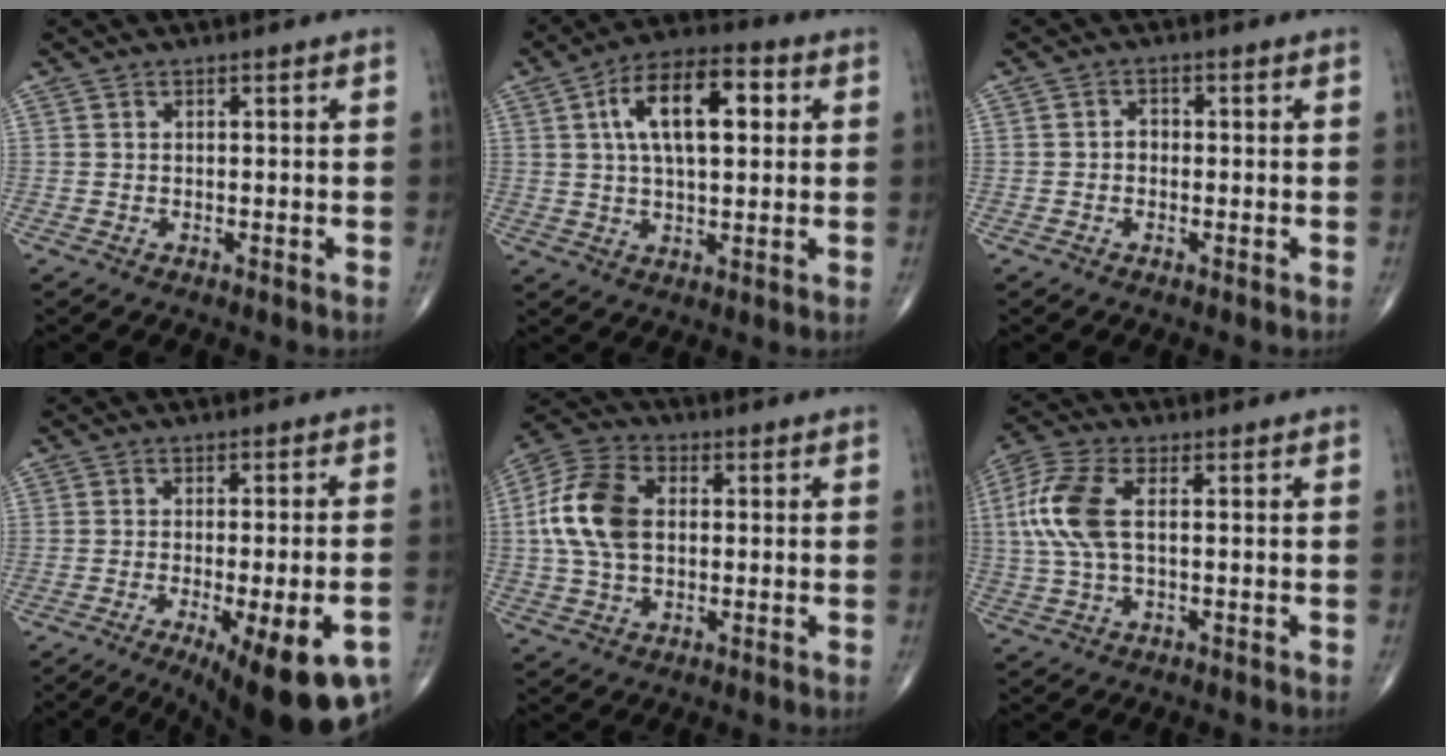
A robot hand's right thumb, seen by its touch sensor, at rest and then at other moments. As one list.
[{"total": 14.3, "force": [3.6, 6.7, 12.1], "torque": [-0.191, 0.015, 0.054]}, {"total": 1.6, "force": [-0.3, 1.3, 0.9], "torque": [-0.005, 0.007, -0.010]}, {"total": 19.2, "force": [-9.3, 5.5, 15.9], "torque": [-0.175, 0.009, -0.121]}, {"total": 12.9, "force": [1.1, 8.3, 9.8], "torque": [-0.197, 0.021, 0.016]}, {"total": 10.5, "force": [1.4, 5.1, 9.0], "torque": [-0.224, 0.017, 0.025]}]